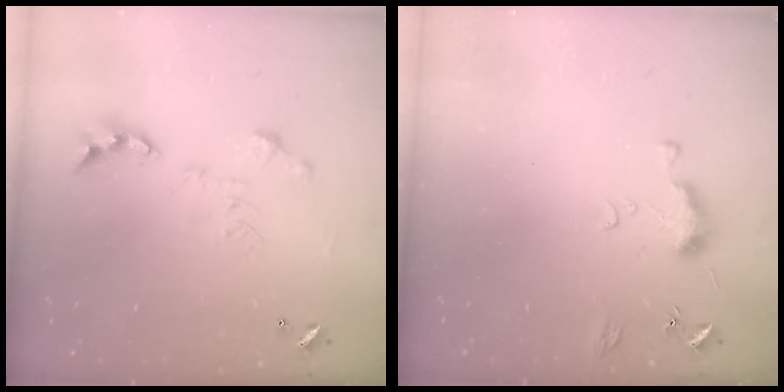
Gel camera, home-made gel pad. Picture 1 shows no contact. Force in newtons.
{"total": 5.9, "press": 5.8, "slide": 0.9}